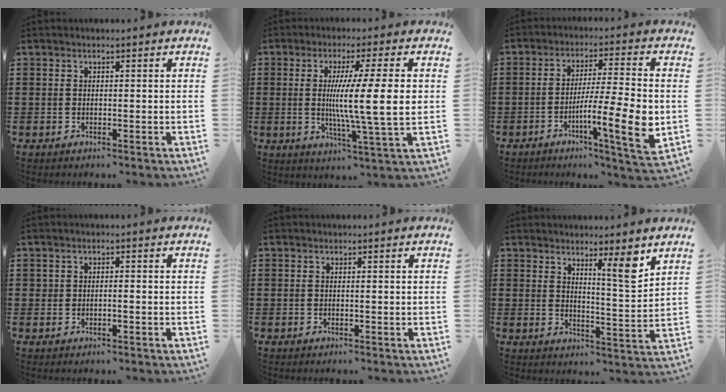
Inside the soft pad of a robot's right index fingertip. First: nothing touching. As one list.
[{"total": 11.8, "force": [0.5, 0.8, 11.7], "torque": [-0.207, -0.007, 0.003]}, {"total": 11.4, "force": [-3.2, 1.0, 10.9], "torque": [-0.188, -0.017, -0.058]}, {"total": 0.8, "force": [-0.2, 0.3, 0.7], "torque": [-0.014, -0.001, -0.004]}, {"total": 0.0}, {"total": 6.8, "force": [4.8, 0.5, 4.8], "torque": [-0.082, -0.021, 0.076]}]